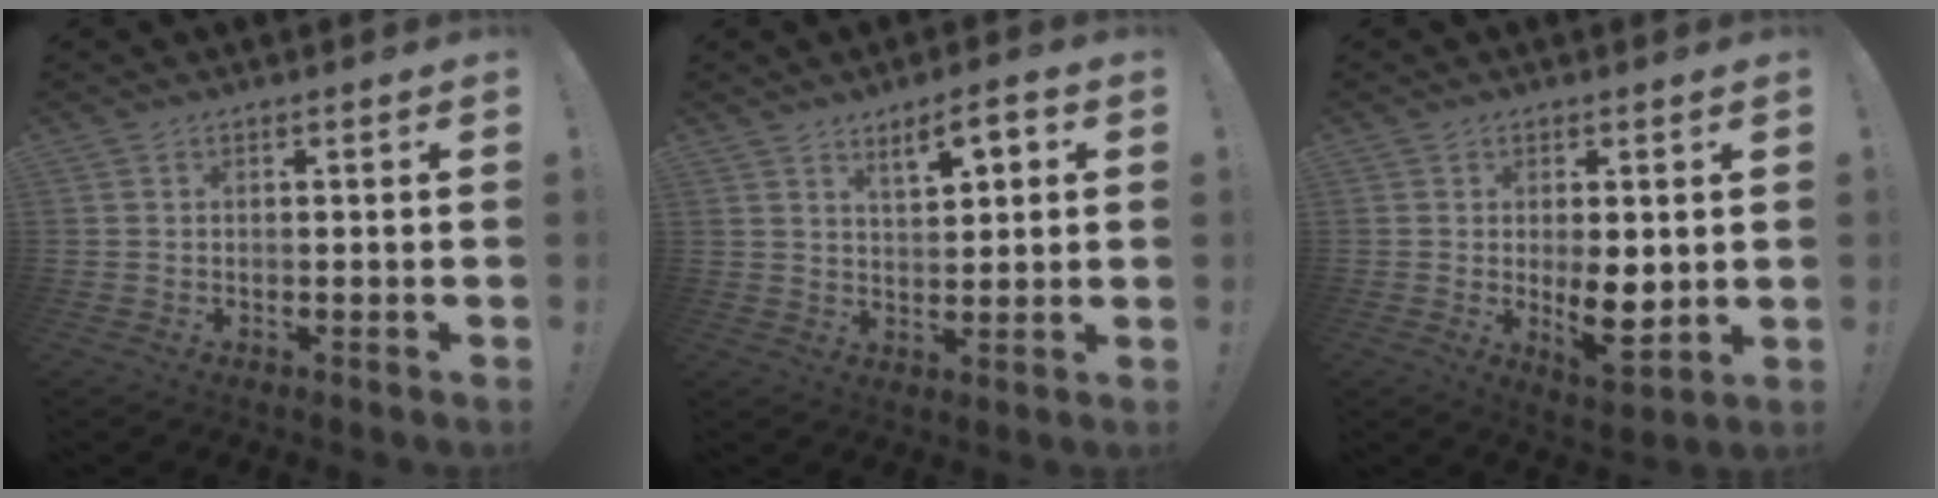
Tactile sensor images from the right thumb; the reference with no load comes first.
{"total": 7.3, "force": [3.9, 2.5, 5.7], "torque": [-0.076, -0.020, 0.061]}
{"total": 8.3, "force": [0.3, 3.5, 7.5], "torque": [-0.107, -0.015, 0.010]}